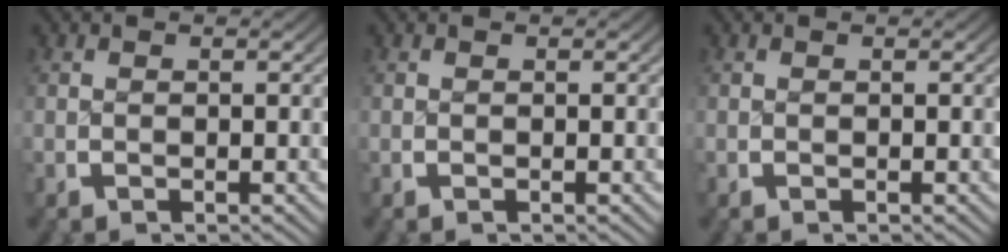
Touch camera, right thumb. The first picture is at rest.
{"total": 0.0}
{"total": 0.0}